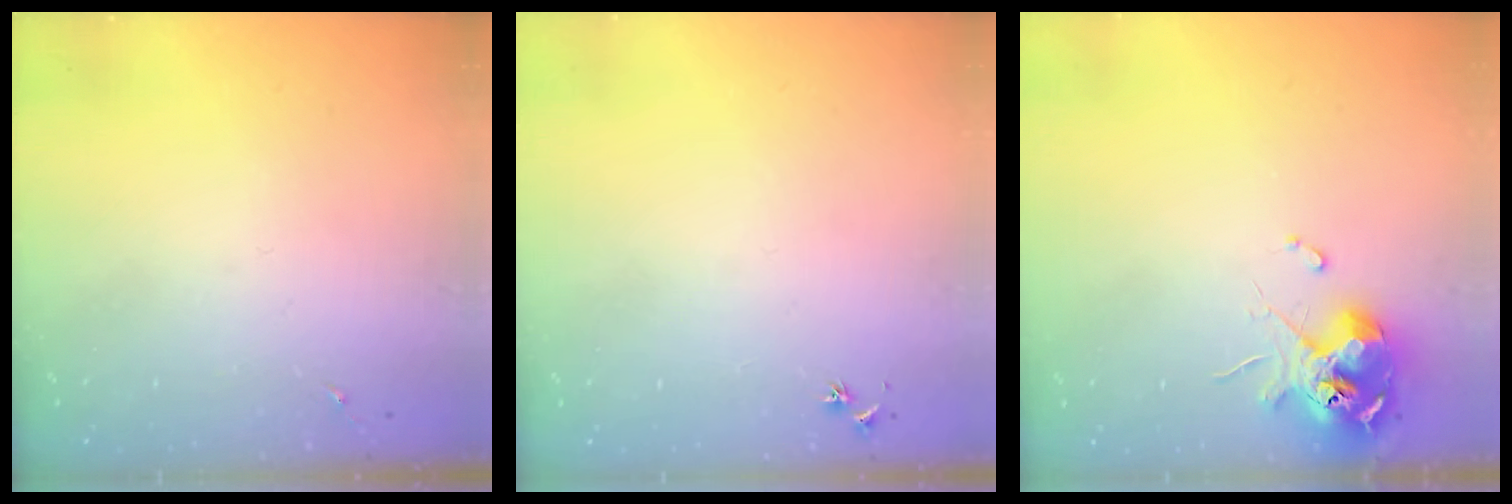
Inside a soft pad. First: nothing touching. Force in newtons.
{"total": 3.0, "press": 2.9, "slide": 0.4}
{"total": 11.6, "press": 11.5, "slide": 1.5}